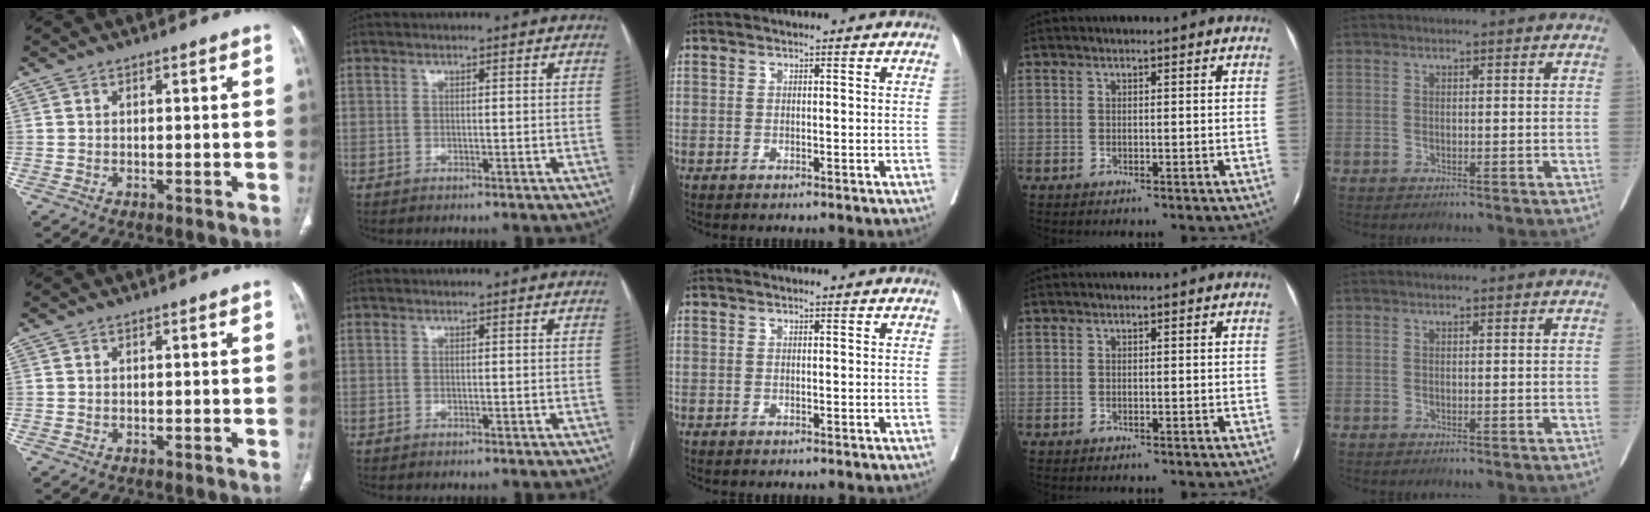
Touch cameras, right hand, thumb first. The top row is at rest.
{}